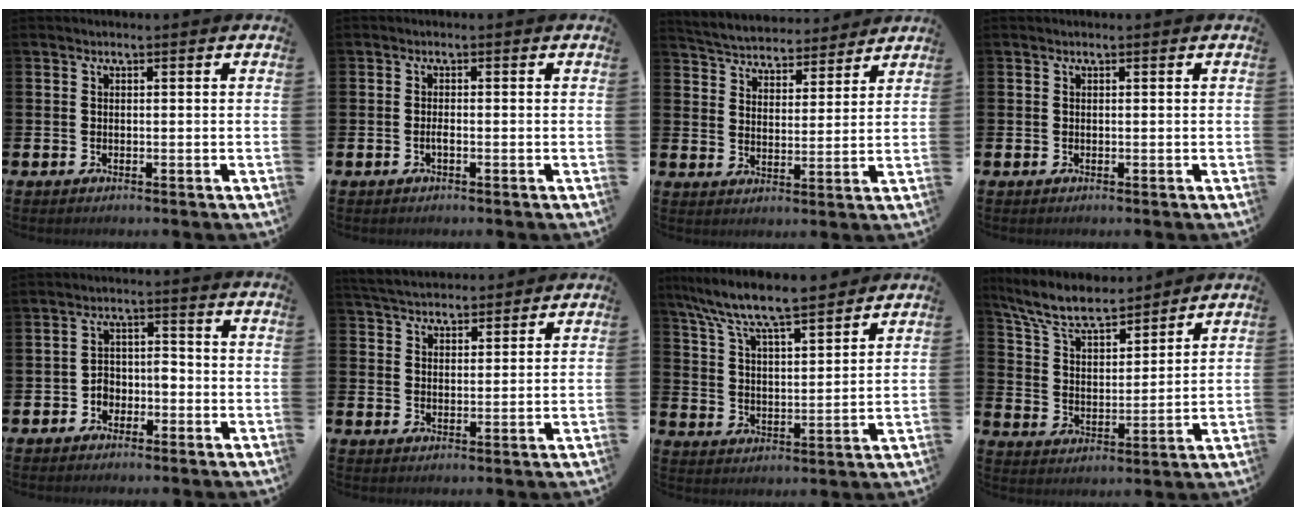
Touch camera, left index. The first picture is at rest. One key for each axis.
{"total": 0.9, "fx": -0.4, "fy": 0.2, "fz": 0.8, "tx": -0.020, "ty": 0.001, "tz": -0.006}
{"total": 4.9, "fx": 4.8, "fy": 1.1, "fz": -0.1, "tx": -0.026, "ty": -0.035, "tz": 0.083}
{"total": 0.0}
{"total": 3.1, "fx": -2.0, "fy": 2.2, "fz": 1.1, "tx": -0.024, "ty": 0.006, "tz": -0.046}
{"total": 4.8, "fx": 4.6, "fy": 1.0, "fz": 0.3, "tx": -0.028, "ty": -0.018, "tz": 0.086}
{"total": 8.6, "fx": 8.1, "fy": 0.7, "fz": 2.9, "tx": -0.093, "ty": -0.052, "tz": 0.142}
{"total": 8.5, "fx": 7.6, "fy": 2.1, "fz": 3.1, "tx": -0.096, "ty": -0.042, "tz": 0.135}